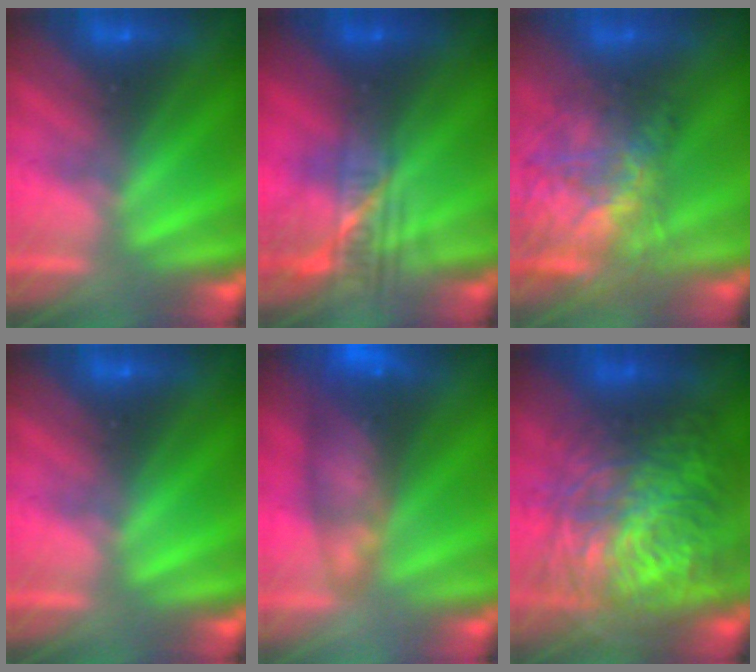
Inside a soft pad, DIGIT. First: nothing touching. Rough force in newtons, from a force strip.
{"total": 2.3}
{"total": 11.2}
{"total": 0.0}
{"total": 9.2}
{"total": 11.3}